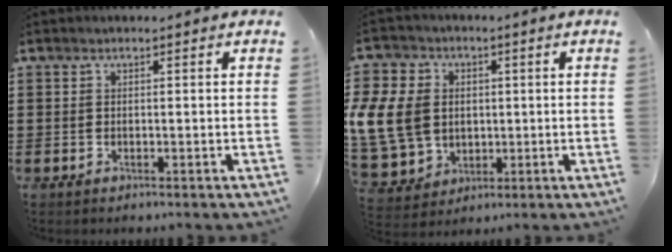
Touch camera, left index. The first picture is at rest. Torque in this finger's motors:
{"motor_torque": [0.75, 1.05, 0.56, 0.11]}